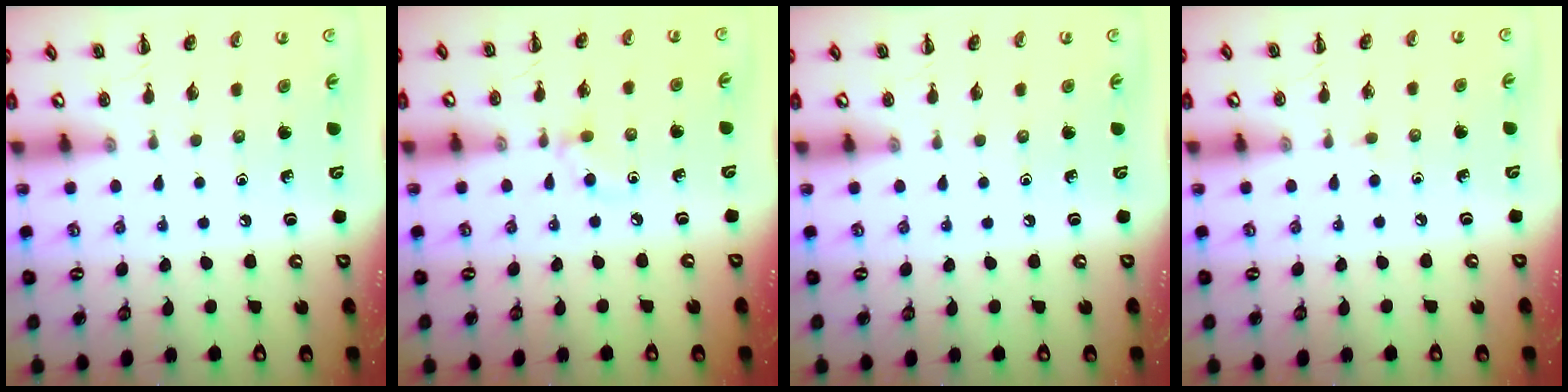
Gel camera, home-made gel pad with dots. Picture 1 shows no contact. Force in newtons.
{"total": 5.5, "press": 5.2, "slide": 1.9}
{"total": 0.0}
{"total": 1.6, "press": 1.4, "slide": 0.8}